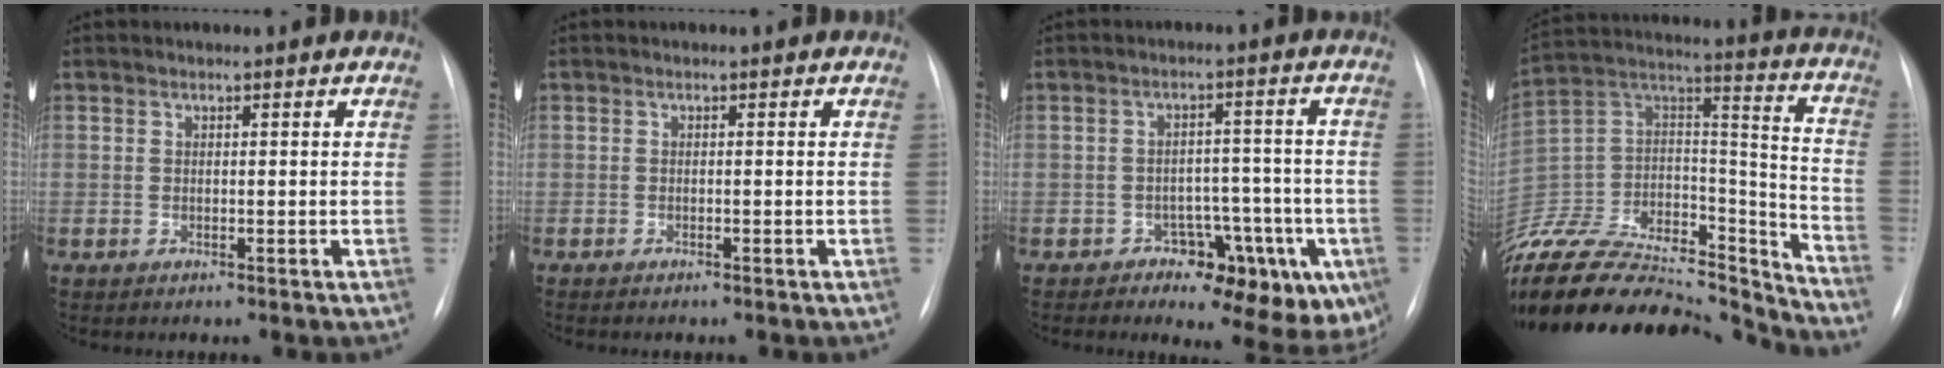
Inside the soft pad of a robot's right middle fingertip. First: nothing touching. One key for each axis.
{"total": 1.2, "fx": -1.0, "fy": 0.2, "fz": 0.6, "tx": -0.012, "ty": -0.003, "tz": -0.010}
{"total": 10.9, "fx": -5.4, "fy": 6.1, "fz": 7.2, "tx": -0.058, "ty": 0.020, "tz": -0.067}
{"total": 33.8, "fx": -30.4, "fy": 8.7, "fz": 12.1, "tx": -0.244, "ty": -0.010, "tz": -0.478}